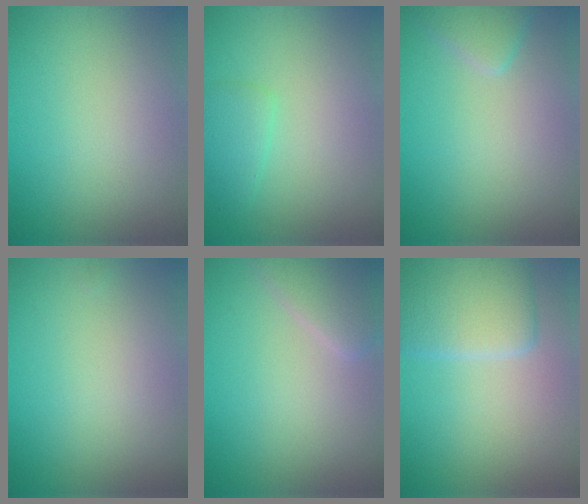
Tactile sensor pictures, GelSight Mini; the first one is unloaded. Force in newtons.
{"total": 1.9, "press": 1.9, "slide": 0.2}
{"total": 2.3, "press": 2.2, "slide": 0.2}
{"total": 0.0}
{"total": 3.0, "press": 3.0, "slide": 0.3}
{"total": 5.4, "press": 5.4, "slide": 0.3}